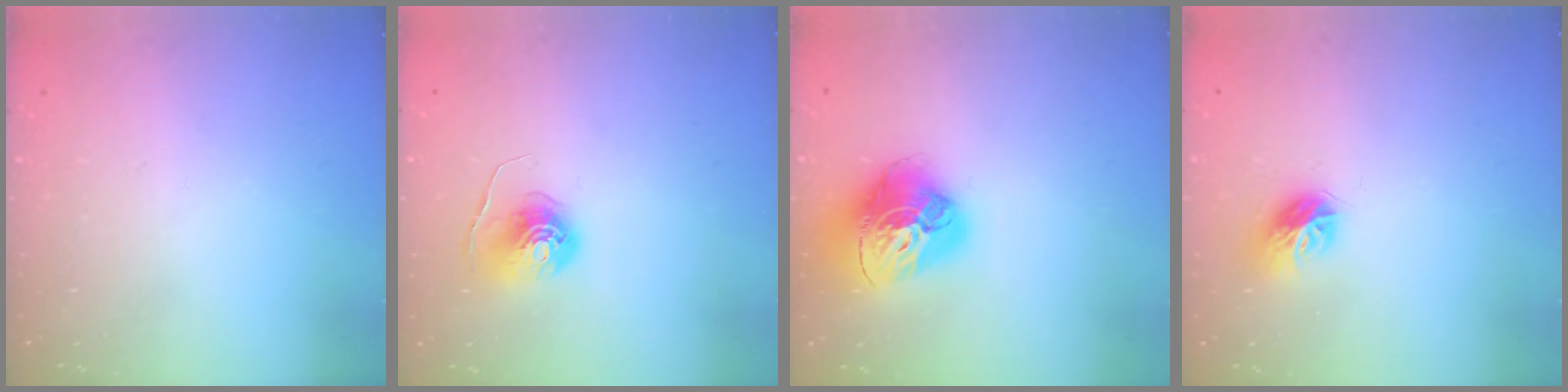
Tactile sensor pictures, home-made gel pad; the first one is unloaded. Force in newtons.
{"total": 6.7, "press": 6.7, "slide": 0.3}
{"total": 17.8, "press": 17.8, "slide": 1.6}
{"total": 8.8, "press": 8.8, "slide": 0.4}